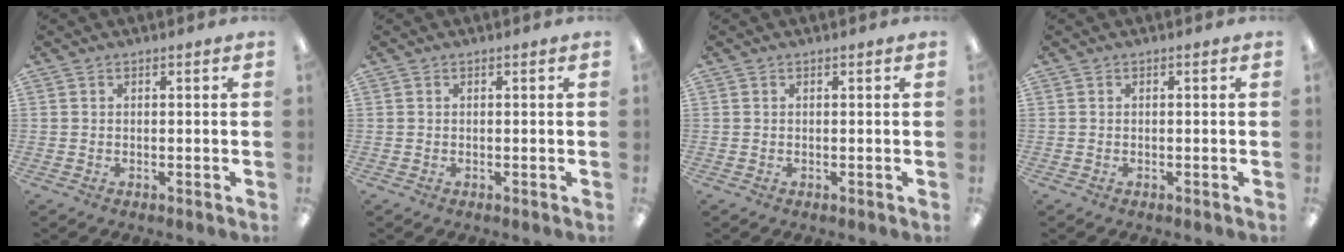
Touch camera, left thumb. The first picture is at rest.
{"total": 0.0}
{"total": 0.0}
{"total": 0.0}